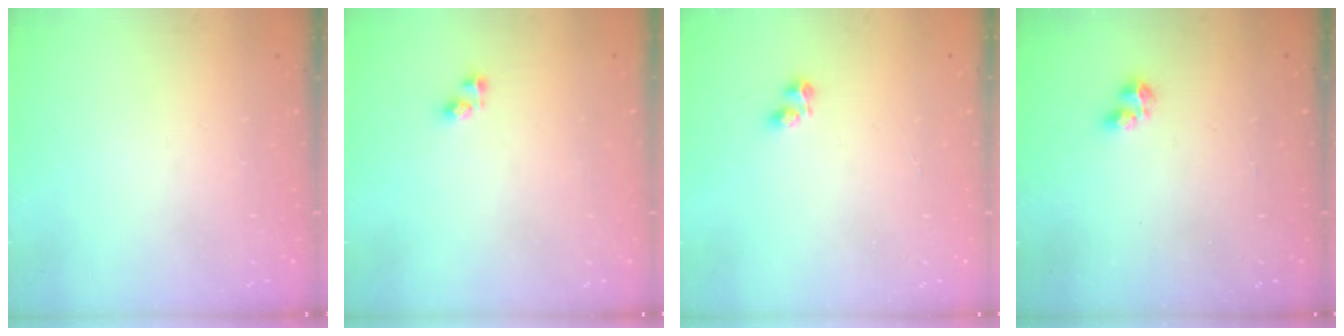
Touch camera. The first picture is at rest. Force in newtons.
{"total": 3.7, "press": 3.7, "slide": 0.1}
{"total": 2.5, "press": 2.3, "slide": 0.9}
{"total": 2.3, "press": 2.2, "slide": 0.6}